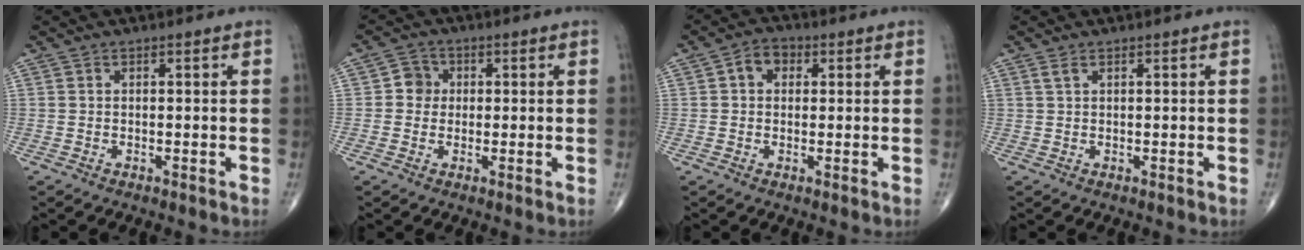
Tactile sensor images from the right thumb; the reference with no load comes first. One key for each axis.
{"total": 3.5, "fx": 0.2, "fy": 3.3, "fz": 1.1, "tx": 0.005, "ty": 0.008, "tz": -0.003}
{"total": 4.0, "fx": 0.9, "fy": 3.1, "fz": 2.3, "tx": -0.022, "ty": 0.012, "tz": 0.009}
{"total": 0.9, "fx": 0.6, "fy": 0.3, "fz": 0.6, "tx": -0.016, "ty": 0.006, "tz": 0.014}